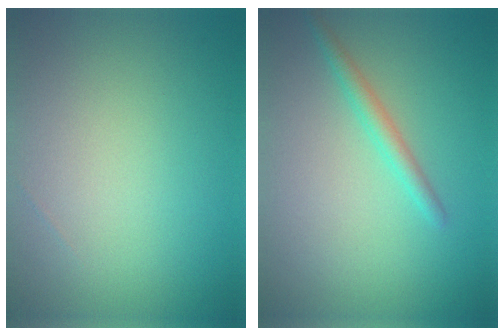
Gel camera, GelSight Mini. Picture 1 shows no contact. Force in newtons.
{"total": 1.8, "press": 1.8, "slide": 0.1}